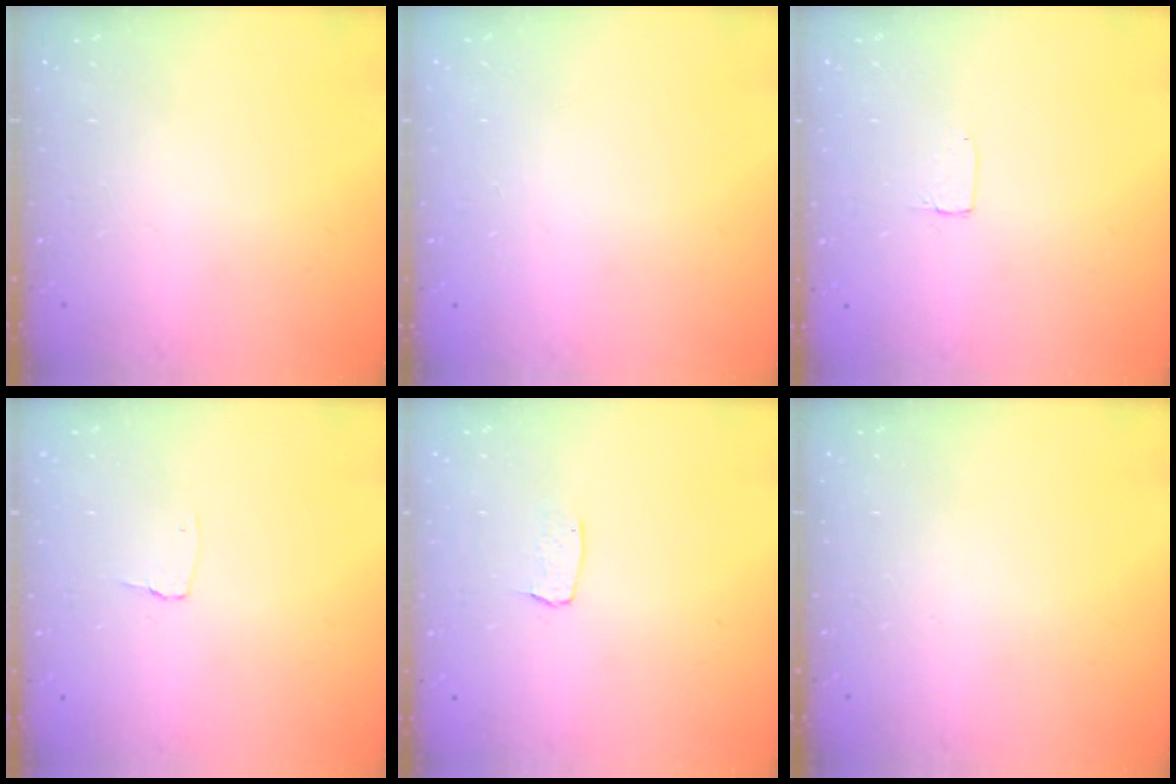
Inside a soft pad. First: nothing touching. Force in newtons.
{"total": 0.0}
{"total": 1.2, "press": 1.2, "slide": 0.0}
{"total": 2.7, "press": 2.7, "slide": 0.3}
{"total": 3.0, "press": 3.0, "slide": 0.2}
{"total": 0.0}